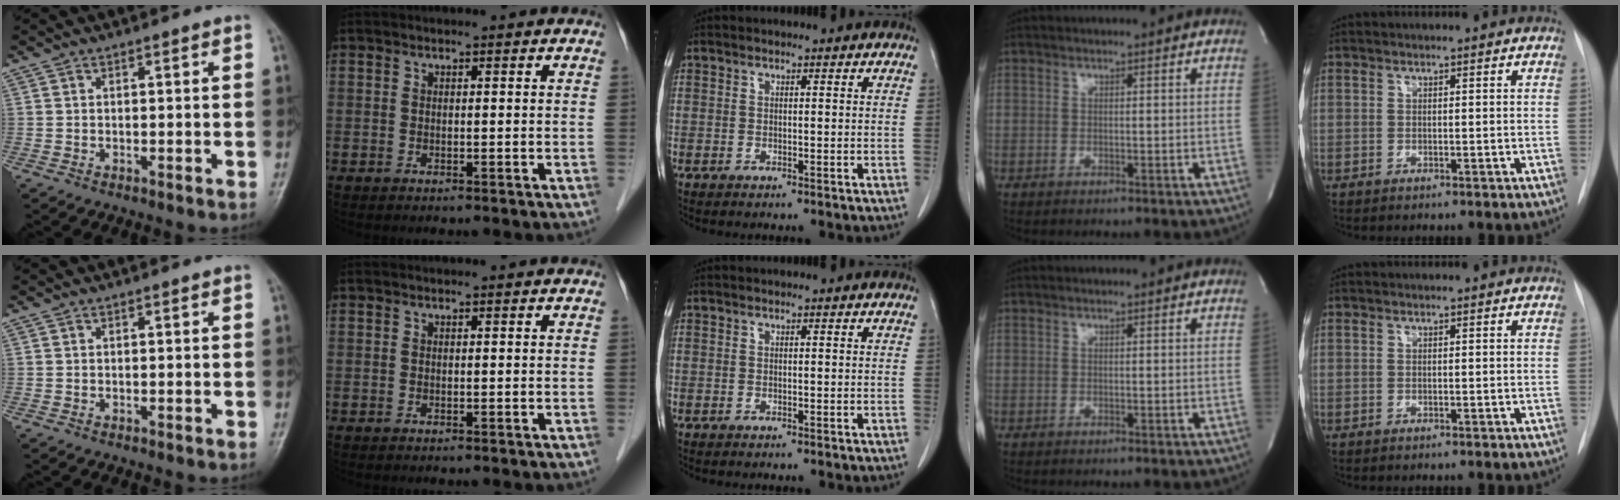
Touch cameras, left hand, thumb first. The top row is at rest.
{}